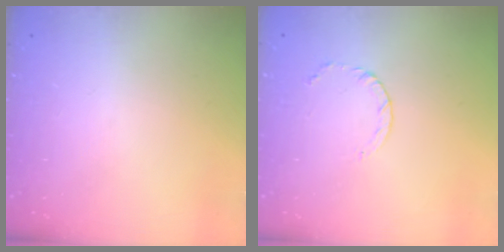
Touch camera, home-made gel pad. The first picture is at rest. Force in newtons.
{"total": 3.2, "press": 3.2, "slide": 0.4}